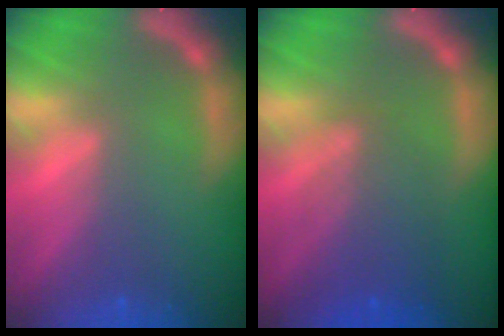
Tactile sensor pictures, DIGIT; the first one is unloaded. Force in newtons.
{"total": 5.1}